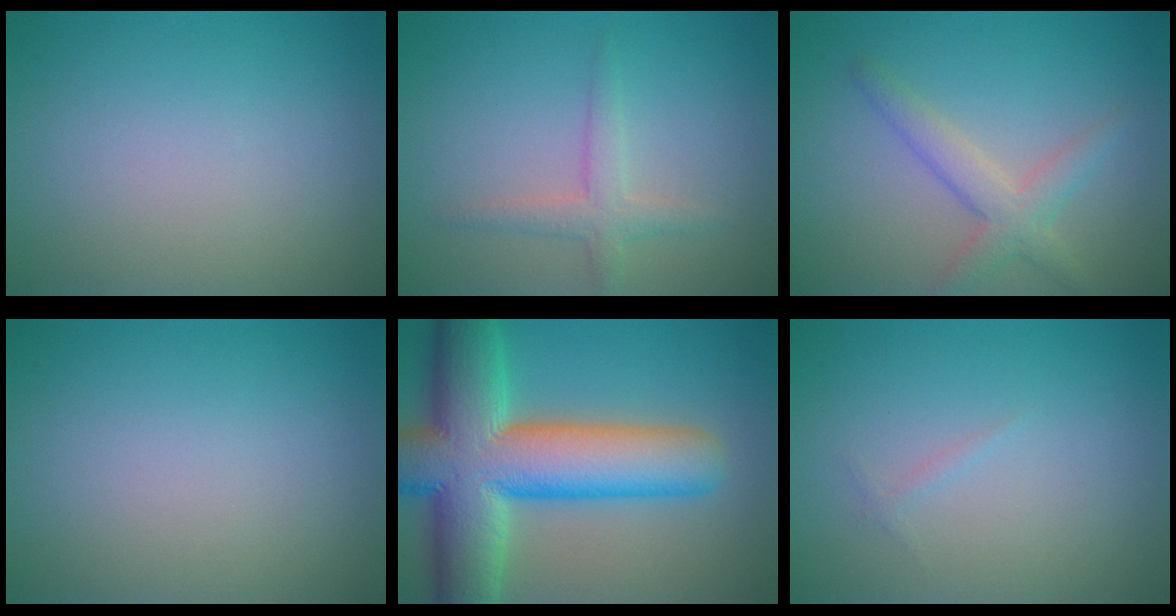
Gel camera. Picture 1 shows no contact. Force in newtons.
{"total": 2.2, "press": 2.2, "slide": 0.1}
{"total": 3.2, "press": 3.1, "slide": 0.1}
{"total": 0.0}
{"total": 14.4, "press": 14.3, "slide": 0.7}
{"total": 0.5, "press": 0.5, "slide": 0.0}